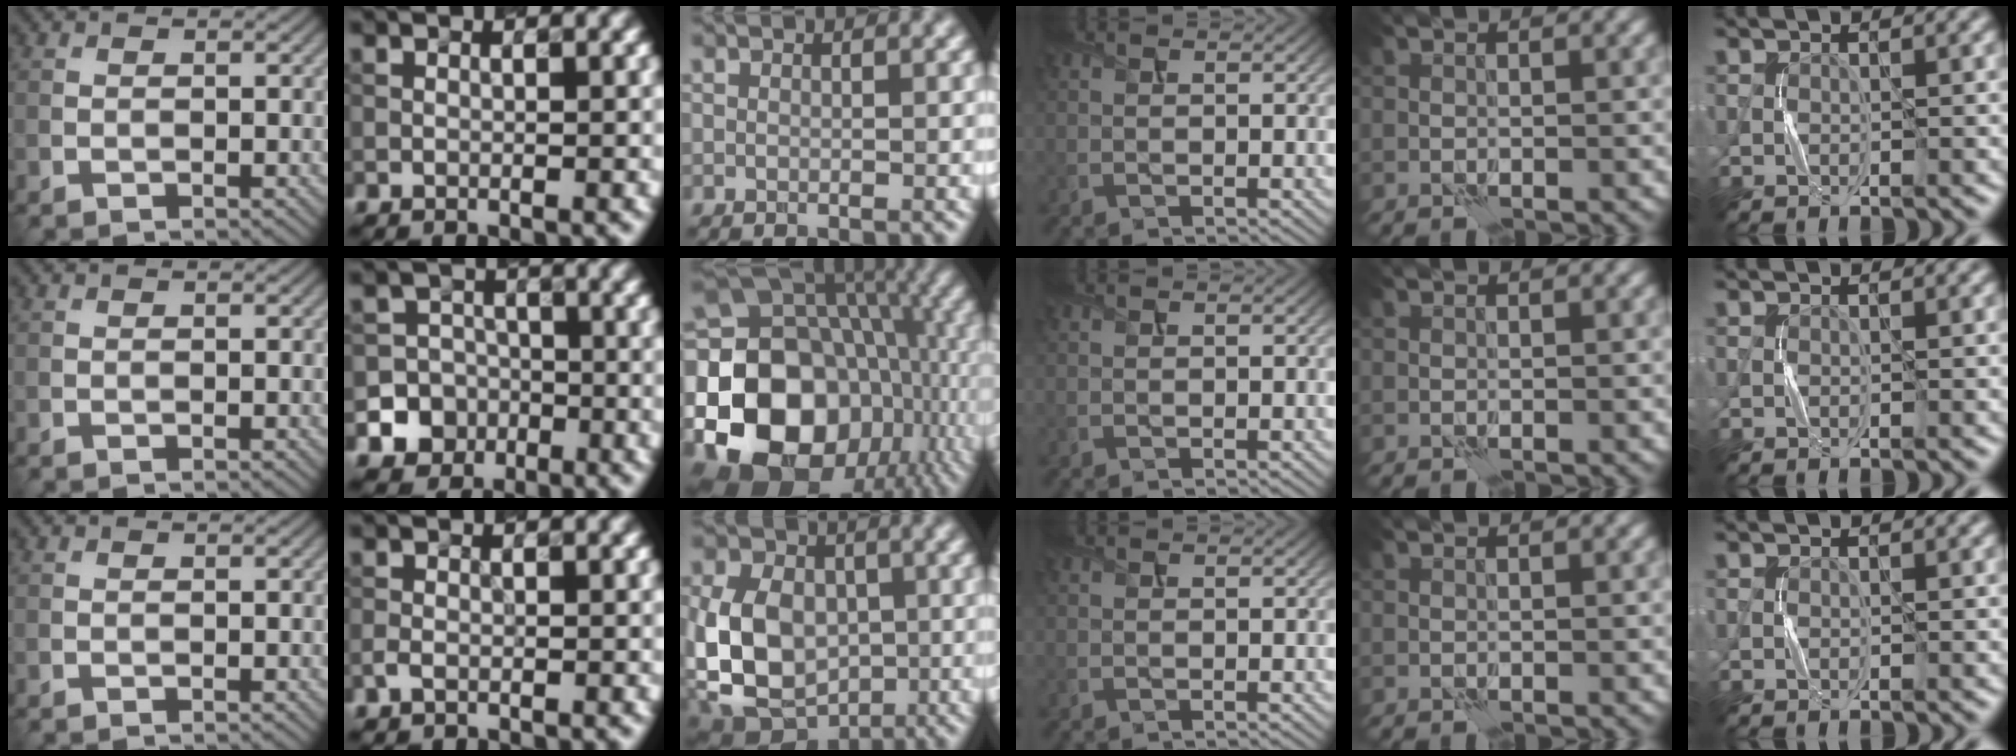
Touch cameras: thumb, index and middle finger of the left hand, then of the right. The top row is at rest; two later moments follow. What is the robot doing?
{"motion": "press", "object": "button"}